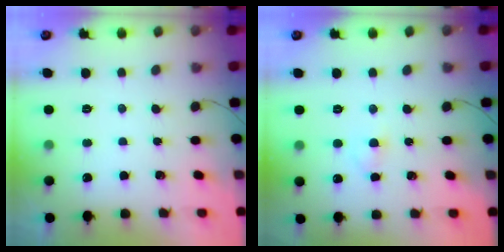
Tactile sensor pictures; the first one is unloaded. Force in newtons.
{"total": 2.2, "press": 2.0, "slide": 1.0}